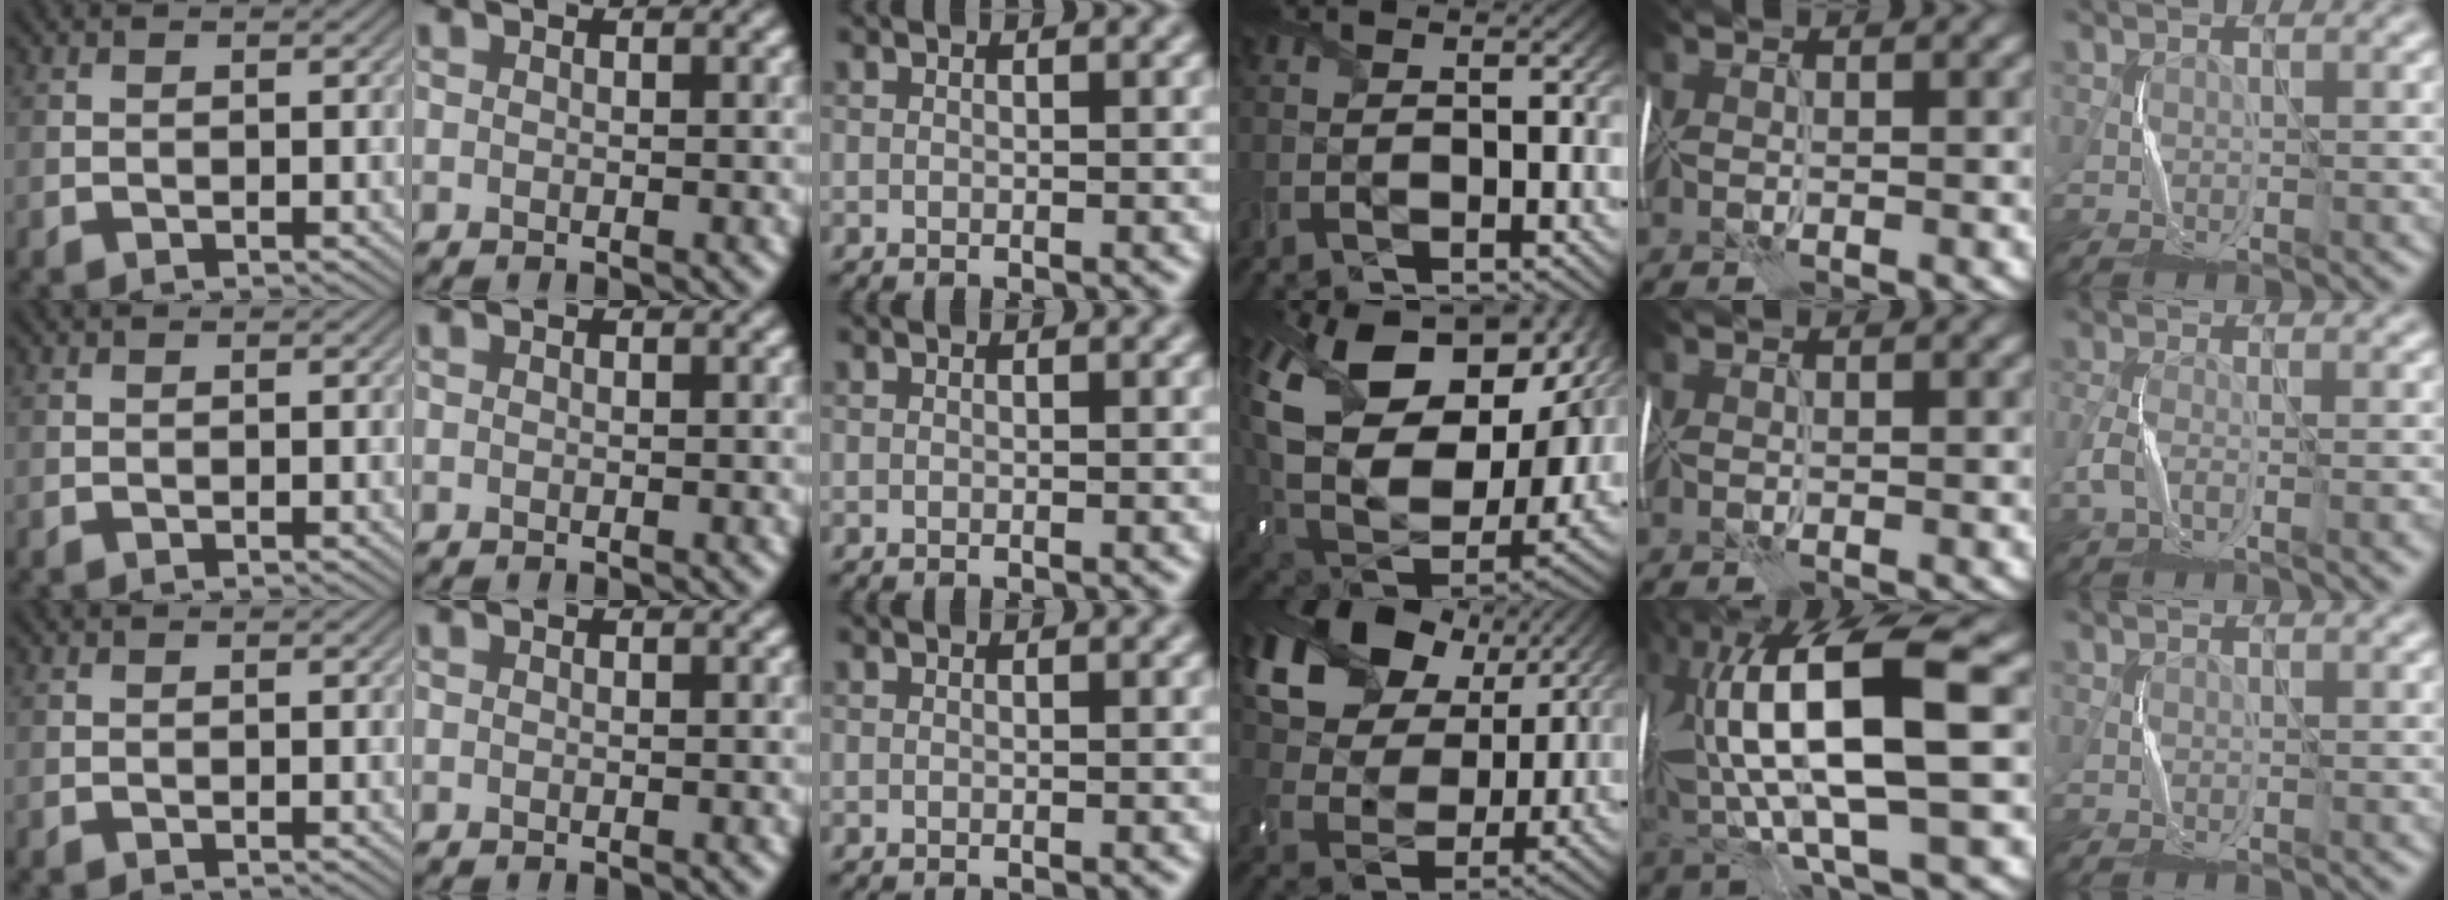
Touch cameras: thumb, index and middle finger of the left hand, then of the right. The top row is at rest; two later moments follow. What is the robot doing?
{"motion": "wrap", "object": "cellophane"}